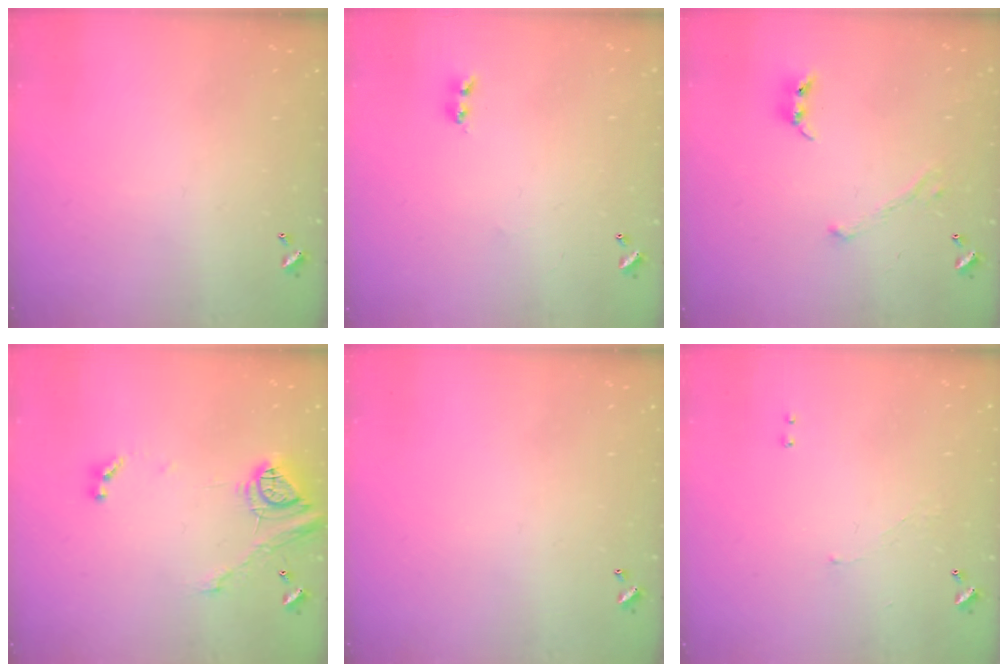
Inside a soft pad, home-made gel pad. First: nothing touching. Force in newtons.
{"total": 2.2, "press": 2.1, "slide": 0.6}
{"total": 1.8, "press": 1.6, "slide": 0.9}
{"total": 14.1, "press": 14.0, "slide": 1.6}
{"total": 0.0}
{"total": 1.3, "press": 1.2, "slide": 0.5}